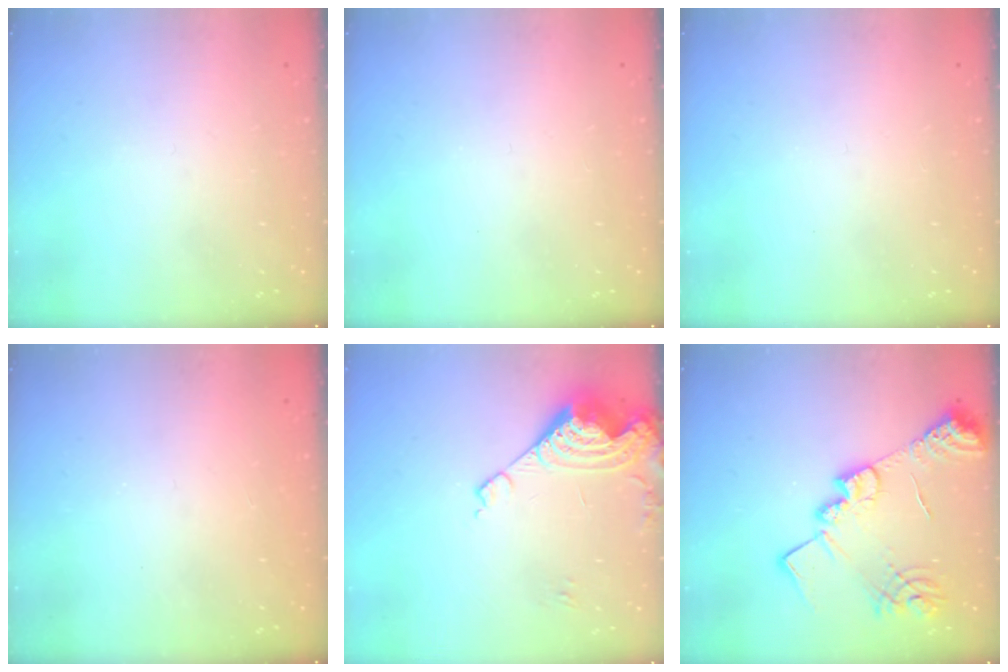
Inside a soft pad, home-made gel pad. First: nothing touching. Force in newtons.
{"total": 0.0}
{"total": 0.0}
{"total": 0.9, "press": 0.9, "slide": 0.1}
{"total": 15.1, "press": 15.0, "slide": 1.8}
{"total": 18.1, "press": 18.0, "slide": 1.8}